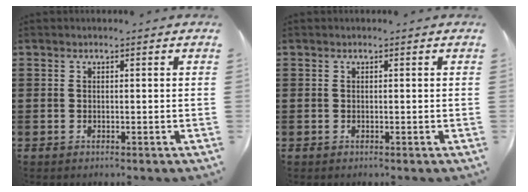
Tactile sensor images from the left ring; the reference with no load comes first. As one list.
[{"total": 0.0}]